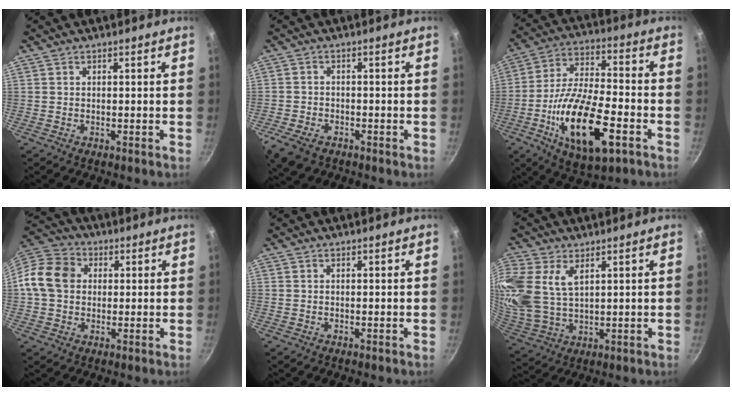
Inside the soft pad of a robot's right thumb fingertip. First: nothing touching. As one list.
[{"total": 6.6, "force": [-3.7, 4.0, 3.7], "torque": [-0.081, 0.006, -0.071]}, {"total": 20.5, "force": [-7.3, 8.2, 17.3], "torque": [-0.309, 0.023, -0.131]}, {"total": 11.2, "force": [1.0, 9.3, 6.2], "torque": [-0.095, 0.020, -0.002]}, {"total": 0.0}, {"total": 15.5, "force": [5.9, 10.0, 10.4], "torque": [-0.245, -0.003, 0.129]}]